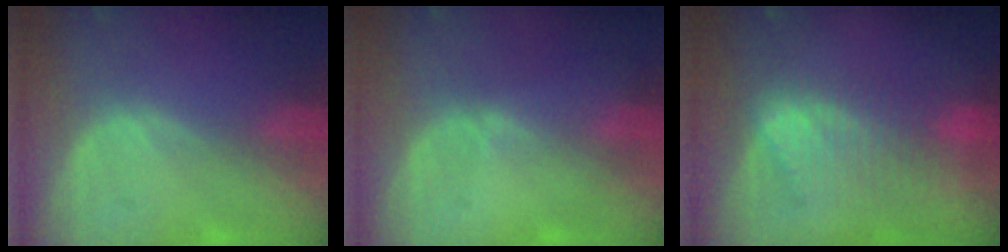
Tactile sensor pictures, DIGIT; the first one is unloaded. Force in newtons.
{"total": 0.5, "press": 0.5, "slide": 0.2}
{"total": 8.4, "press": 7.7, "slide": 3.5}